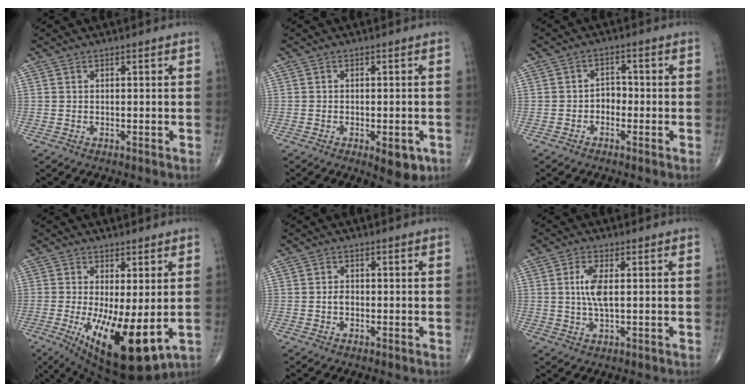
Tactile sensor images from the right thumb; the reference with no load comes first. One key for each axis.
{"total": 5.2, "fx": -2.1, "fy": 2.3, "fz": 4.2, "tx": -0.041, "ty": 0.000, "tz": -0.020}
{"total": 2.9, "fx": -1.1, "fy": 2.2, "fz": 1.5, "tx": -0.005, "ty": 0.015, "tz": -0.027}
{"total": 15.4, "fx": -3.1, "fy": 5.3, "fz": 14.1, "tx": -0.235, "ty": -0.032, "tz": -0.029}
{"total": 1.6, "fx": -0.4, "fy": 1.1, "fz": 1.0, "tx": -0.013, "ty": 0.004, "tz": -0.007}
{"total": 5.0, "fx": 0.6, "fy": 1.7, "fz": 4.7, "tx": -0.110, "ty": -0.001, "tz": 0.012}